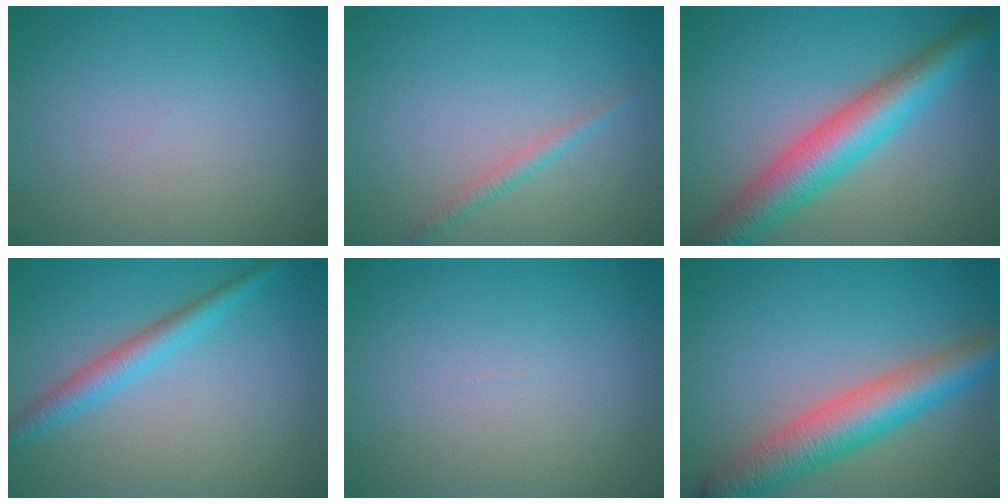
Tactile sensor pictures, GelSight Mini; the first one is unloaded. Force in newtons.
{"total": 1.3, "press": 1.3, "slide": 0.1}
{"total": 7.4, "press": 7.4, "slide": 0.5}
{"total": 2.9, "press": 2.9, "slide": 0.1}
{"total": 0.0}
{"total": 6.9, "press": 6.9, "slide": 0.2}